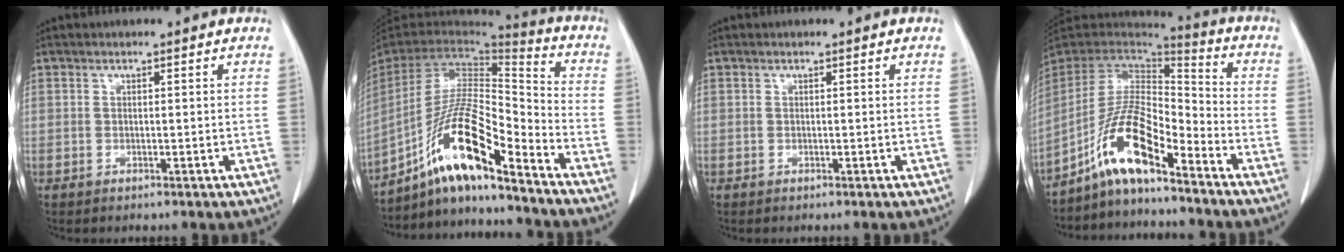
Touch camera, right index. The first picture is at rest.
{"total": 16.7, "force": [-11.5, 1.6, 12.0], "torque": [-0.236, 0.000, -0.211]}
{"total": 0.0}
{"total": 11.8, "force": [-7.7, 2.3, 8.7], "torque": [-0.174, 0.015, -0.144]}